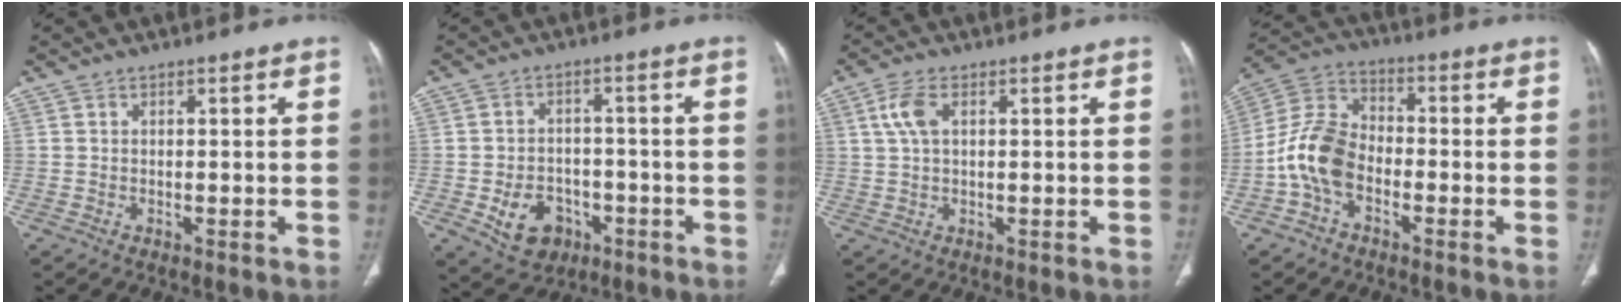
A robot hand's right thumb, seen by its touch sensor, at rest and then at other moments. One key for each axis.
{"total": 8.5, "fx": -3.3, "fy": 6.6, "fz": 4.2, "tx": -0.046, "ty": 0.024, "tz": -0.040}
{"total": 4.3, "fx": 1.4, "fy": 2.1, "fz": 3.4, "tx": -0.086, "ty": 0.010, "tz": 0.030}
{"total": 10.3, "fx": -3.3, "fy": 6.8, "fz": 7.0, "tx": -0.135, "ty": 0.034, "tz": -0.075}